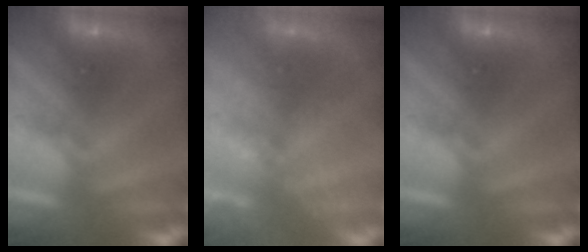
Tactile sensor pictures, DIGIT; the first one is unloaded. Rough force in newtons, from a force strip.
{"total": 2.5}
{"total": 0.0}